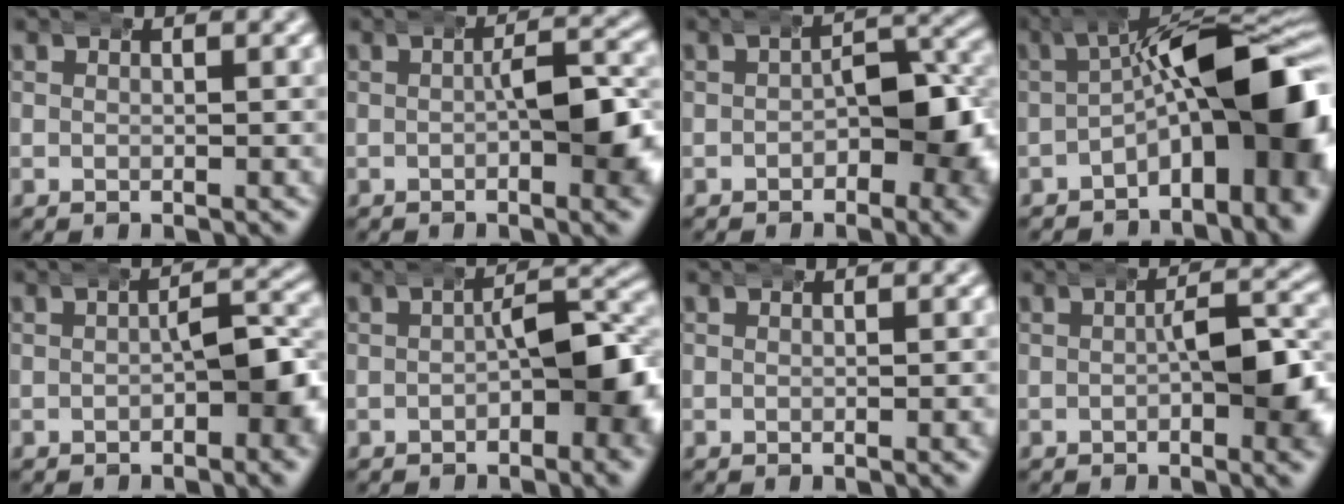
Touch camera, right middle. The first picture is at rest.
{"total": 3.8, "force": [-0.3, 0.7, 3.7], "torque": [-0.051, 0.002, -0.010]}
{"total": 4.8, "force": [-0.9, 2.5, 4.0], "torque": [-0.048, -0.002, -0.017]}
{"total": 12.2, "force": [-1.3, 5.3, 10.9], "torque": [-0.141, -0.006, -0.020]}
{"total": 3.4, "force": [-0.8, 1.1, 3.1], "torque": [-0.045, -0.002, -0.013]}
{"total": 4.9, "force": [-0.8, 1.9, 4.5], "torque": [-0.064, 0.000, -0.013]}
{"total": 0.0}
{"total": 3.9, "force": [-0.4, 0.8, 3.8], "torque": [-0.053, 0.001, -0.010]}